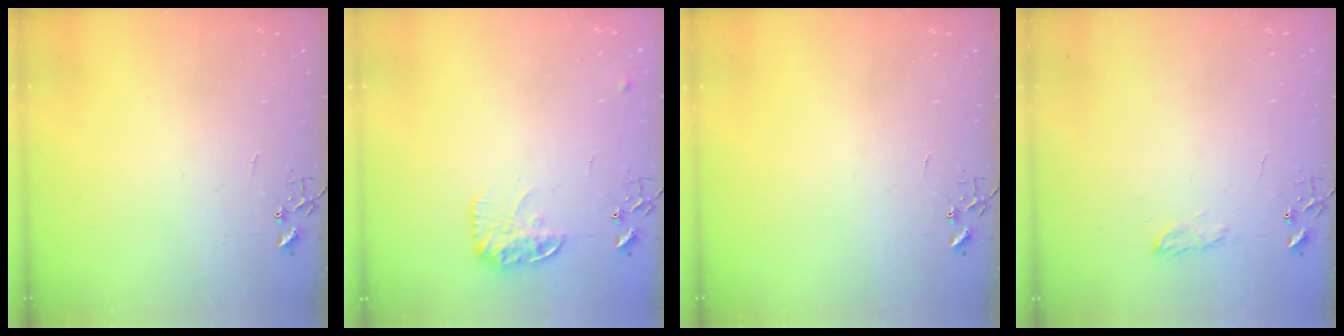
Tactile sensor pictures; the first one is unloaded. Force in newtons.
{"total": 12.3, "press": 12.3, "slide": 0.5}
{"total": 0.0}
{"total": 7.9, "press": 7.8, "slide": 0.9}